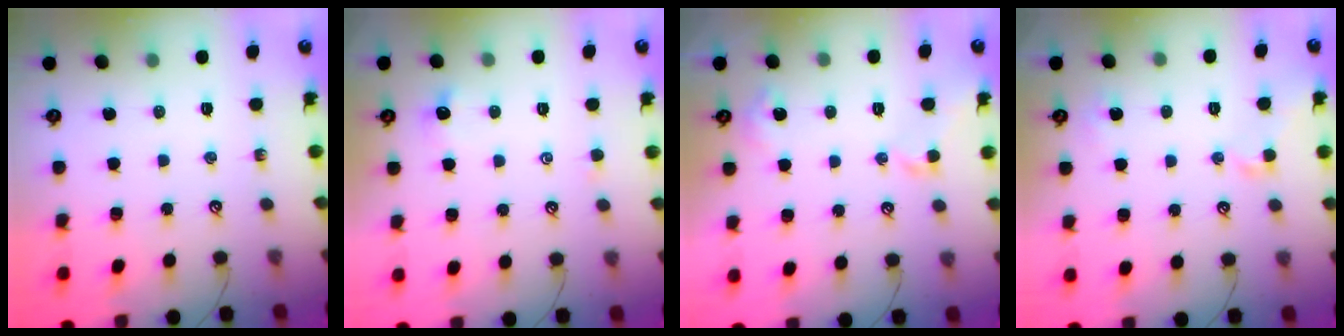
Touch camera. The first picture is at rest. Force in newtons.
{"total": 0.9, "press": 0.9, "slide": 0.2}
{"total": 3.2, "press": 3.2, "slide": 0.7}
{"total": 1.7, "press": 1.6, "slide": 0.6}